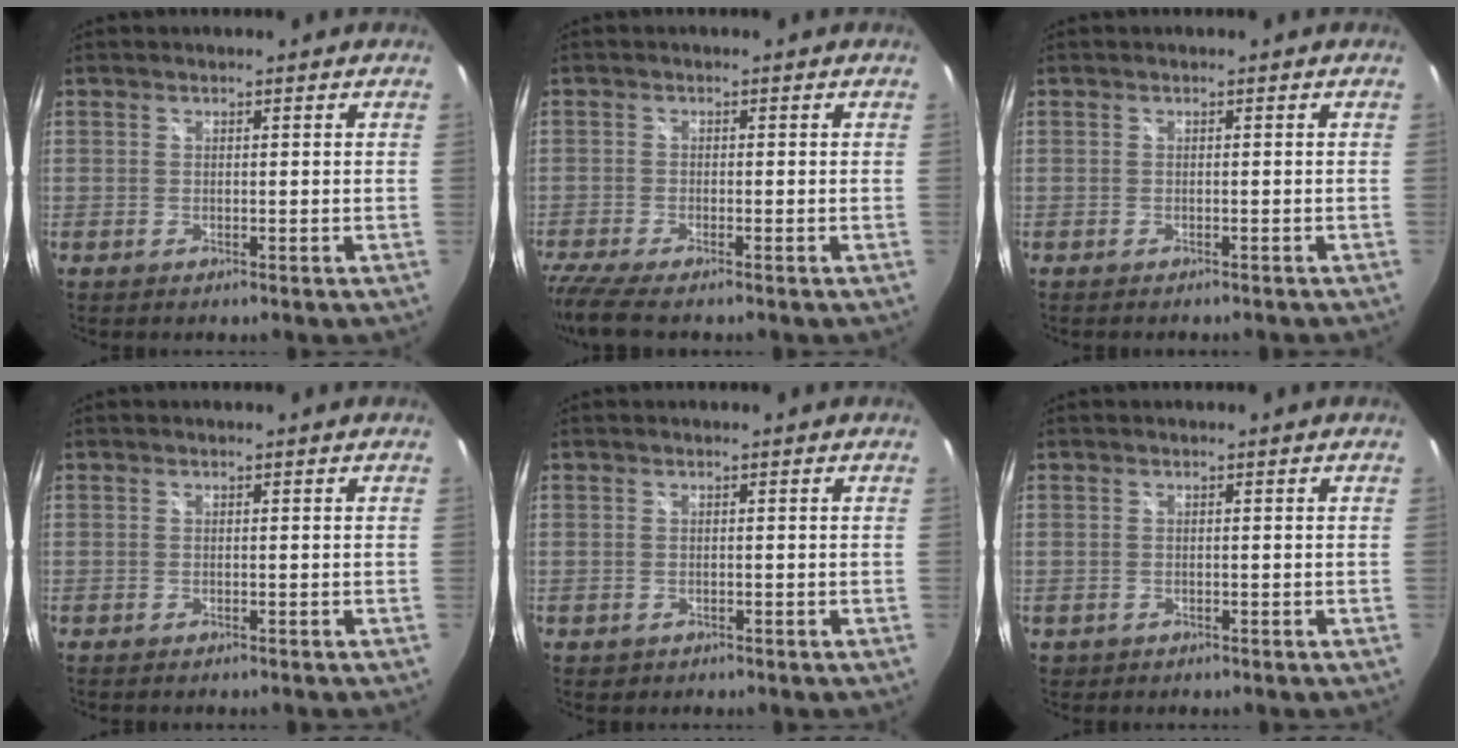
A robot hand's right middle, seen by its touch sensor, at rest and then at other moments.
{"total": 5.9, "force": [-4.8, 0.5, 3.4], "torque": [-0.086, -0.029, -0.090]}
{"total": 0.9, "force": [-0.9, 0.2, 0.3], "torque": [-0.007, -0.010, -0.011]}
{"total": 0.0}
{"total": 0.8, "force": [0.1, 0.8, 0.1], "torque": [-0.003, -0.002, 0.003]}
{"total": 0.7, "force": [0.2, 0.7, 0.0], "torque": [-0.001, -0.001, 0.005]}